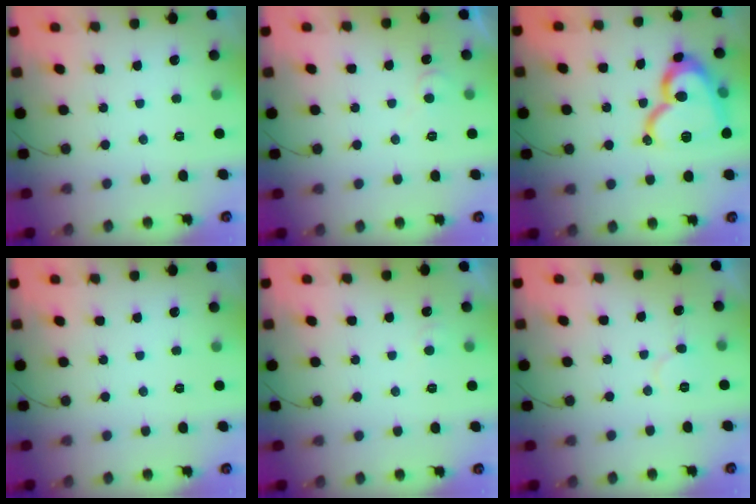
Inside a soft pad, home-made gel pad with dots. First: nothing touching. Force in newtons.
{"total": 5.7, "press": 5.6, "slide": 0.6}
{"total": 19.8, "press": 19.7, "slide": 2.0}
{"total": 0.0}
{"total": 4.8, "press": 4.7, "slide": 0.4}
{"total": 4.9, "press": 4.9, "slide": 0.5}